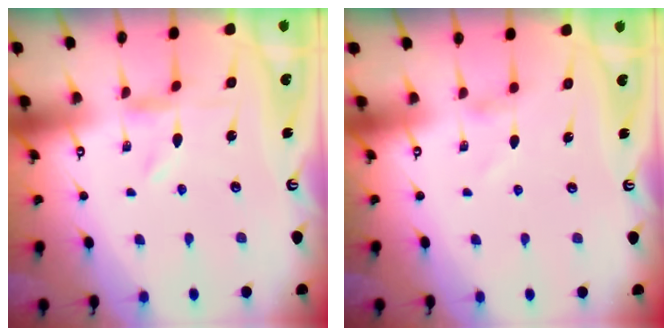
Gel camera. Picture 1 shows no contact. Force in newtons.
{"total": 0.5, "press": 0.5, "slide": 0.2}